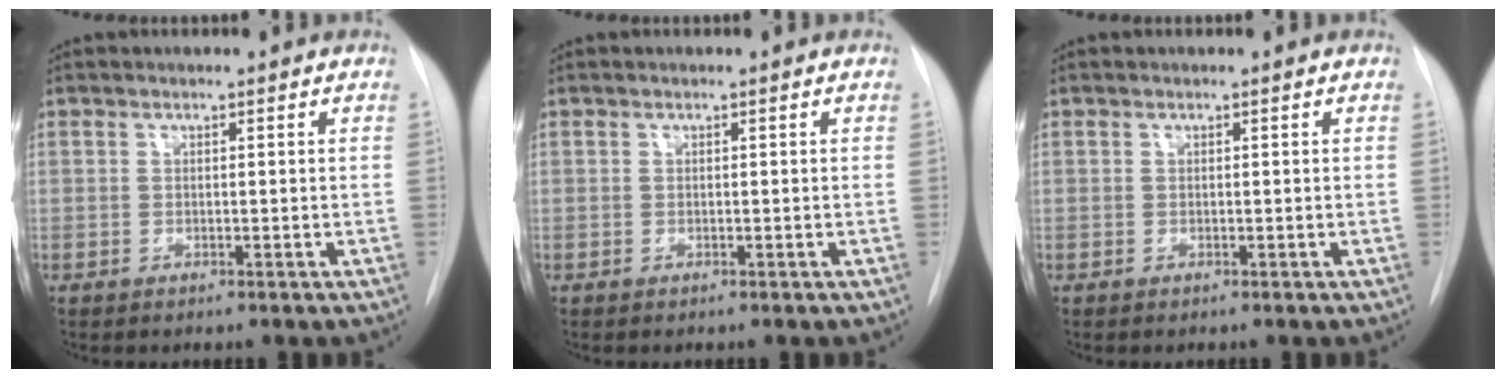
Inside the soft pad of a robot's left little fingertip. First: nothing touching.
{"total": 0.0}
{"total": 0.0}